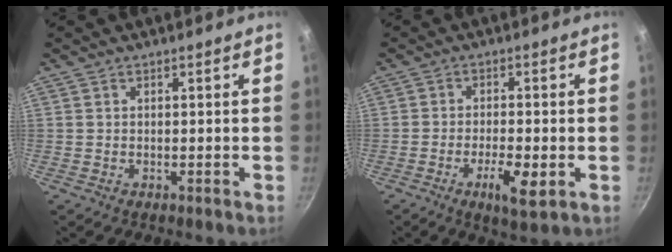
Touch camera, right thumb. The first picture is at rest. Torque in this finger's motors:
{"motor_torque": [-0.11, 0.26, 0.30, 0.19, -0.02]}